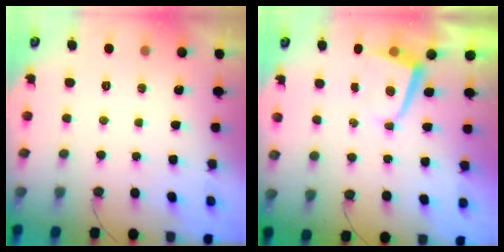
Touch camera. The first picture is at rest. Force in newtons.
{"total": 2.0, "press": 1.9, "slide": 0.3}